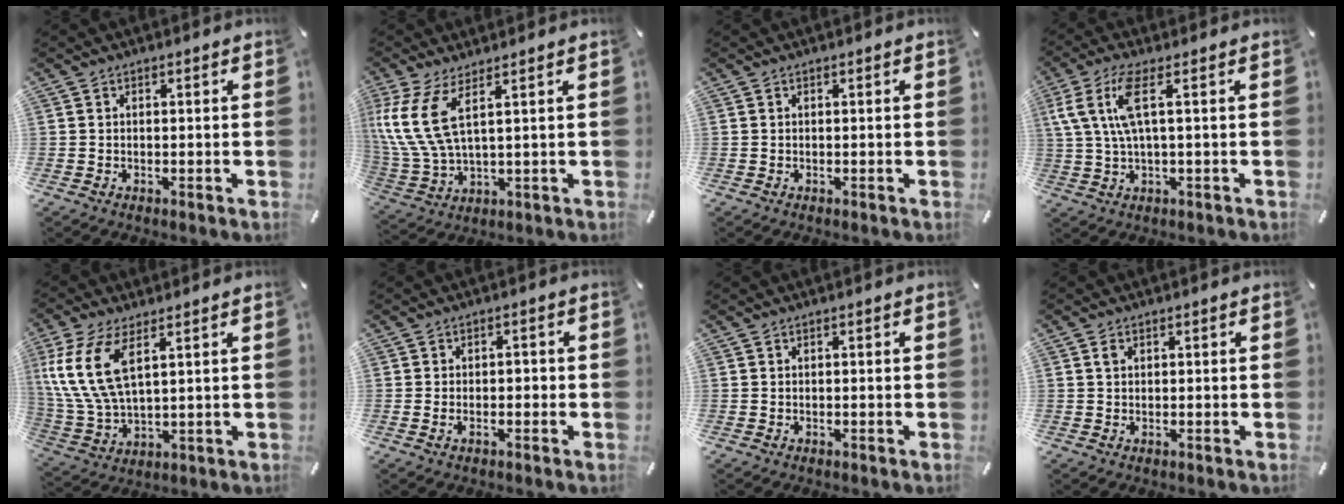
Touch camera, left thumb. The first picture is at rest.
{"total": 11.8, "force": [4.6, 4.8, 9.8], "torque": [-0.238, -0.024, 0.083]}
{"total": 0.0}
{"total": 9.8, "force": [2.4, 2.8, 9.0], "torque": [-0.199, -0.008, 0.036]}
{"total": 12.7, "force": [5.3, 6.1, 9.8], "torque": [-0.242, -0.017, 0.093]}
{"total": 2.3, "force": [-0.8, 1.3, 1.7], "torque": [-0.032, 0.006, -0.016]}
{"total": 0.0}
{"total": 1.0, "force": [0.5, 0.7, 0.5], "torque": [-0.003, 0.001, 0.006]}